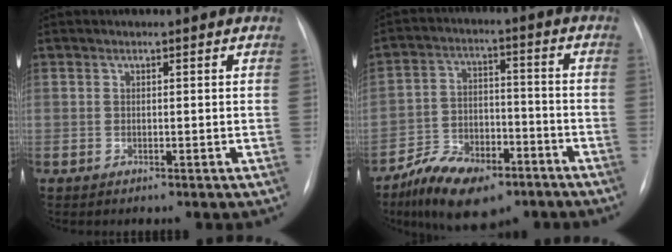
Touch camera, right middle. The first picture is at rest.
{"total": 13.0, "force": [-8.9, 5.9, 7.5], "torque": [-0.128, 0.004, -0.149]}